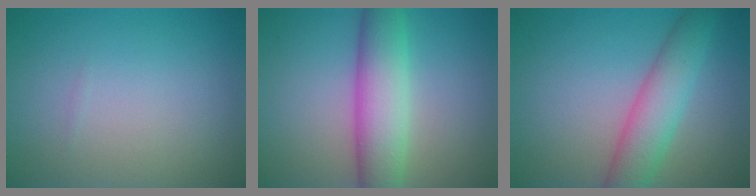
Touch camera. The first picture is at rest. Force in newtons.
{"total": 6.5, "press": 6.5, "slide": 0.2}
{"total": 5.1, "press": 5.1, "slide": 0.2}